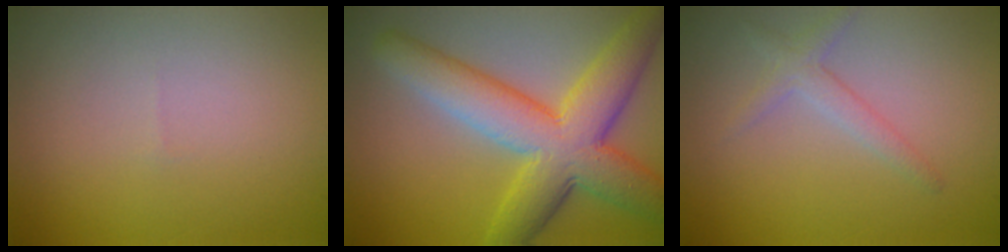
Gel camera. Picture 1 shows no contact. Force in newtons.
{"total": 9.0, "press": 9.0, "slide": 0.0}
{"total": 1.8, "press": 1.8, "slide": 0.1}